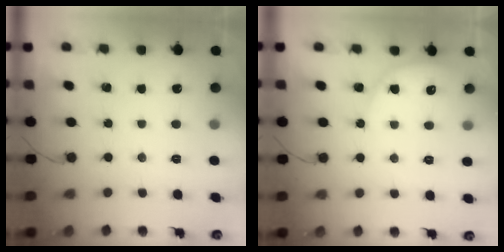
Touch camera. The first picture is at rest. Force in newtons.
{"total": 5.8, "press": 5.8, "slide": 0.4}